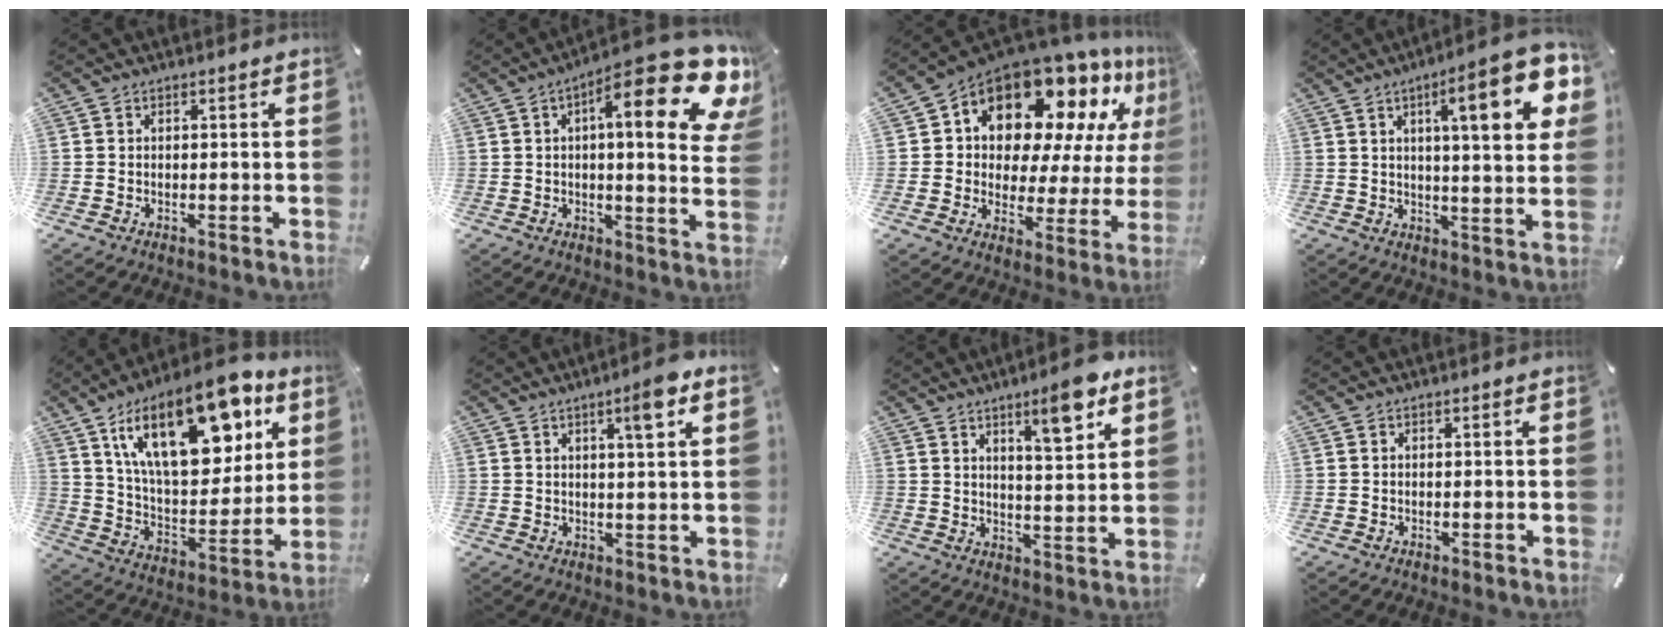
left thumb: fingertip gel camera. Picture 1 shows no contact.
{"total": 20.7, "force": [9.9, 5.4, 17.3], "torque": [-0.240, -0.076, 0.144]}
{"total": 16.7, "force": [12.1, 9.2, 7.0], "torque": [-0.124, -0.099, 0.208]}
{"total": 17.7, "force": [6.9, 4.2, 15.7], "torque": [-0.227, -0.022, 0.093]}
{"total": 26.0, "force": [14.0, 12.4, 18.1], "torque": [-0.299, -0.063, 0.234]}
{"total": 6.6, "force": [3.5, 0.6, 5.6], "torque": [-0.092, -0.008, 0.051]}
{"total": 9.9, "force": [6.9, 2.4, 6.8], "torque": [-0.082, -0.046, 0.108]}
{"total": 0.0}